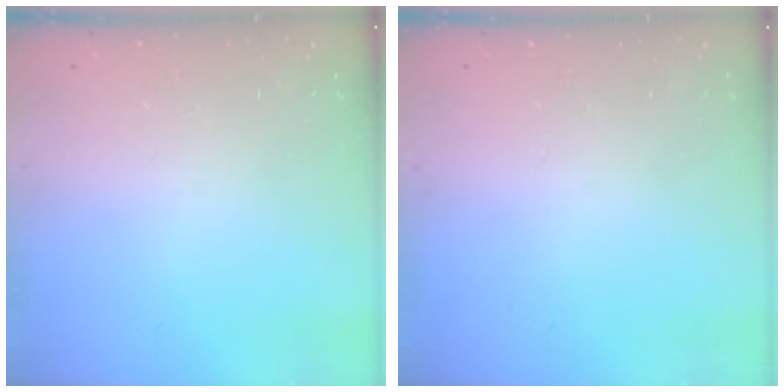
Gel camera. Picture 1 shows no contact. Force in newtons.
{"total": 0.0}